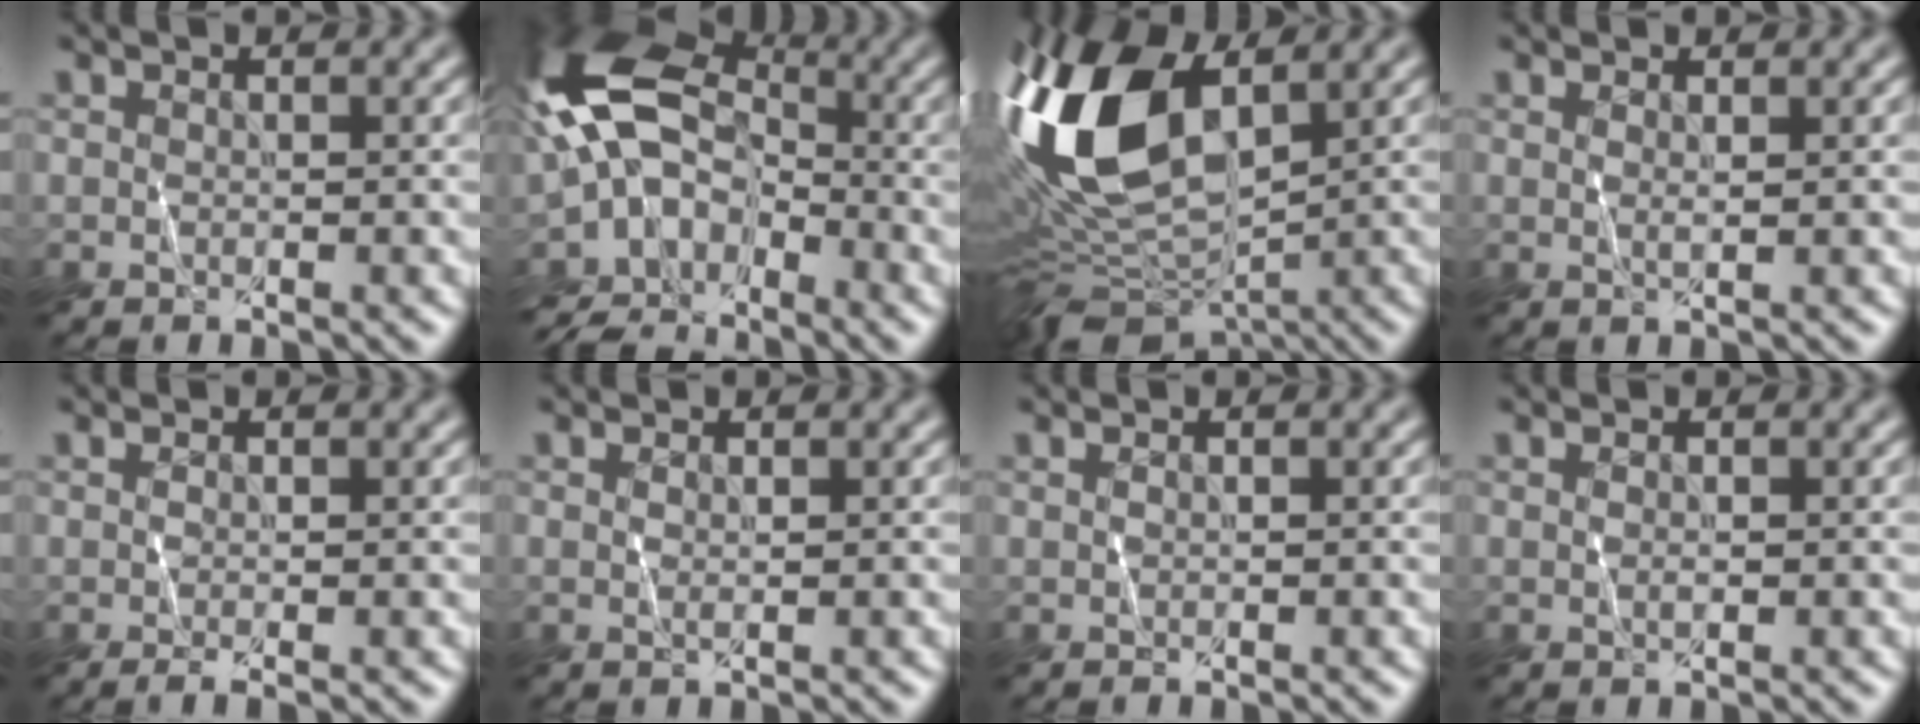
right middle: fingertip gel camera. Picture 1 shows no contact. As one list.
[{"total": 10.6, "force": [-4.1, 6.9, 6.9], "torque": [-0.141, 0.008, -0.098]}, {"total": 13.5, "force": [2.0, 7.0, 11.4], "torque": [-0.254, 0.015, 0.028]}, {"total": 0.9, "force": [0.6, 0.2, 0.6], "torque": [-0.009, 0.001, 0.006]}, {"total": 1.6, "force": [-0.2, 0.5, 1.5], "torque": [-0.016, 0.002, -0.002]}, {"total": 0.7, "force": [0.6, 0.1, 0.3], "torque": [-0.007, 0.000, 0.006]}, {"total": 0.6, "force": [0.4, 0.3, 0.4], "torque": [-0.003, -0.001, 0.003]}, {"total": 0.5, "force": [0.4, 0.1, 0.3], "torque": [-0.007, 0.004, 0.005]}]